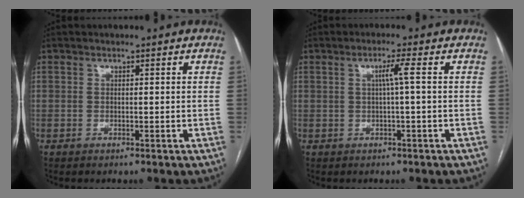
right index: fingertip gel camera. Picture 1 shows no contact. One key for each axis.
{"total": 2.5, "fx": 0.3, "fy": -0.5, "fz": 2.4, "tx": -0.044, "ty": 0.001, "tz": 0.005}